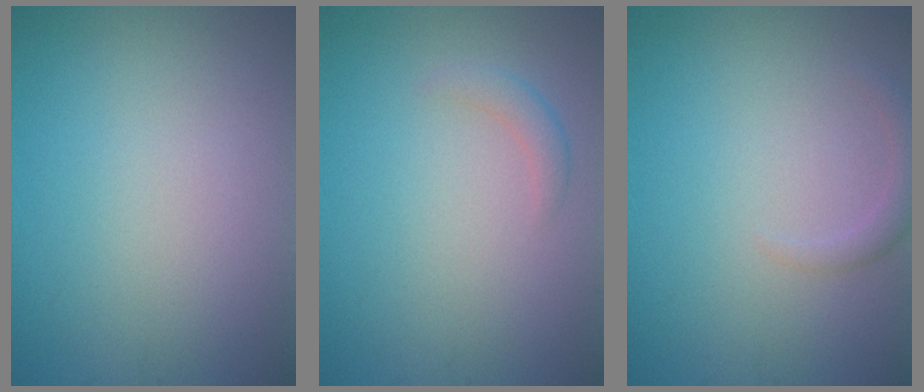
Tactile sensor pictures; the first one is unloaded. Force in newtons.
{"total": 1.4, "press": 1.4, "slide": 0.0}
{"total": 1.4, "press": 1.4, "slide": 0.1}